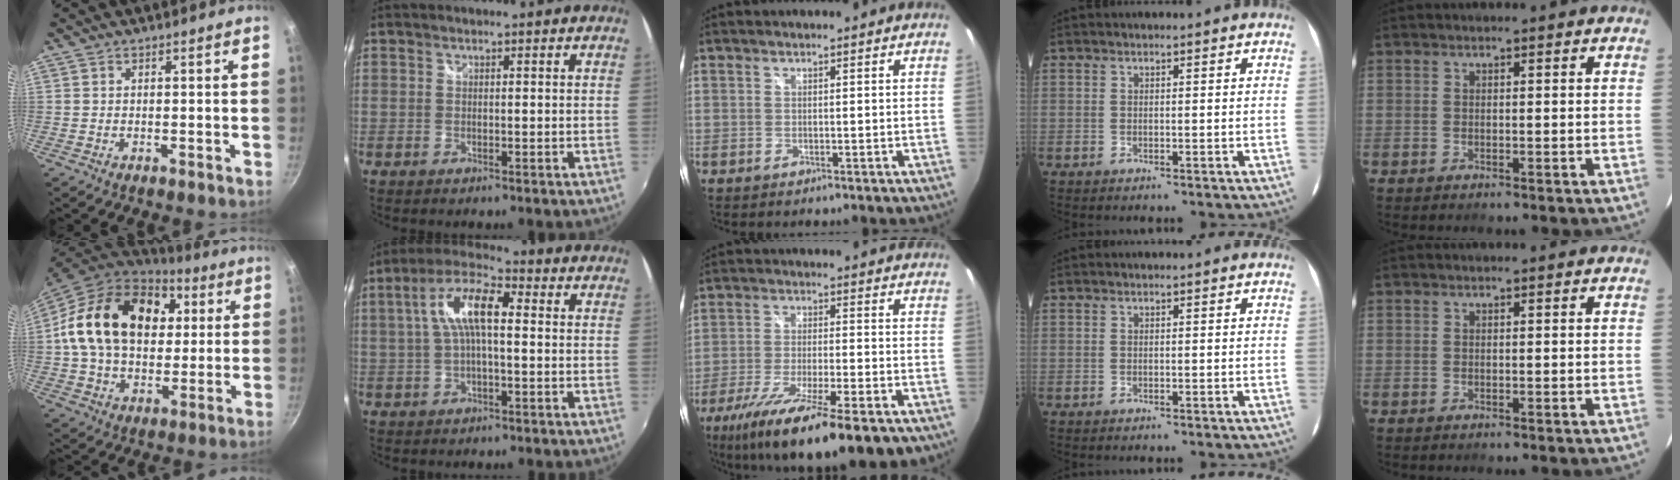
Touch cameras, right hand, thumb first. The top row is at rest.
{"thumb": {"total": 24.0, "force": [5.3, 16.8, 16.3], "torque": [-0.260, 0.017, 0.082]}, "index": {"total": 10.1, "force": [0.9, 3.7, 9.3], "torque": [-0.183, 0.024, 0.013]}, "middle": {"total": 19.8, "force": [-12.8, 4.0, 14.6], "torque": [-0.265, -0.058, -0.210]}}